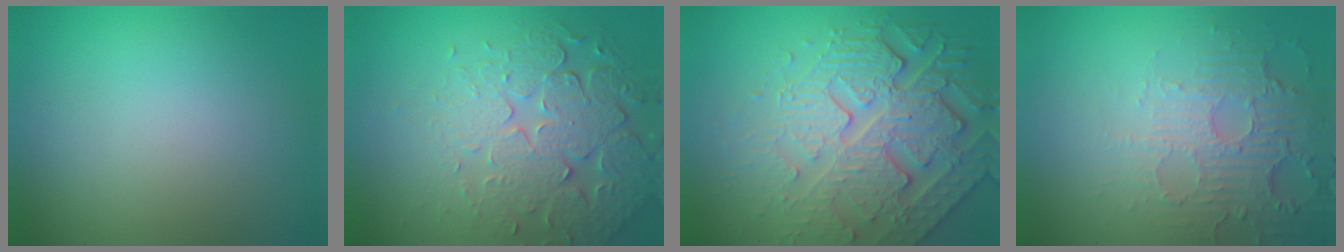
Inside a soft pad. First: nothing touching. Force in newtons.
{"total": 6.9, "press": 5.2, "slide": 4.6}
{"total": 7.6, "press": 5.8, "slide": 4.8}
{"total": 5.6, "press": 3.6, "slide": 4.4}